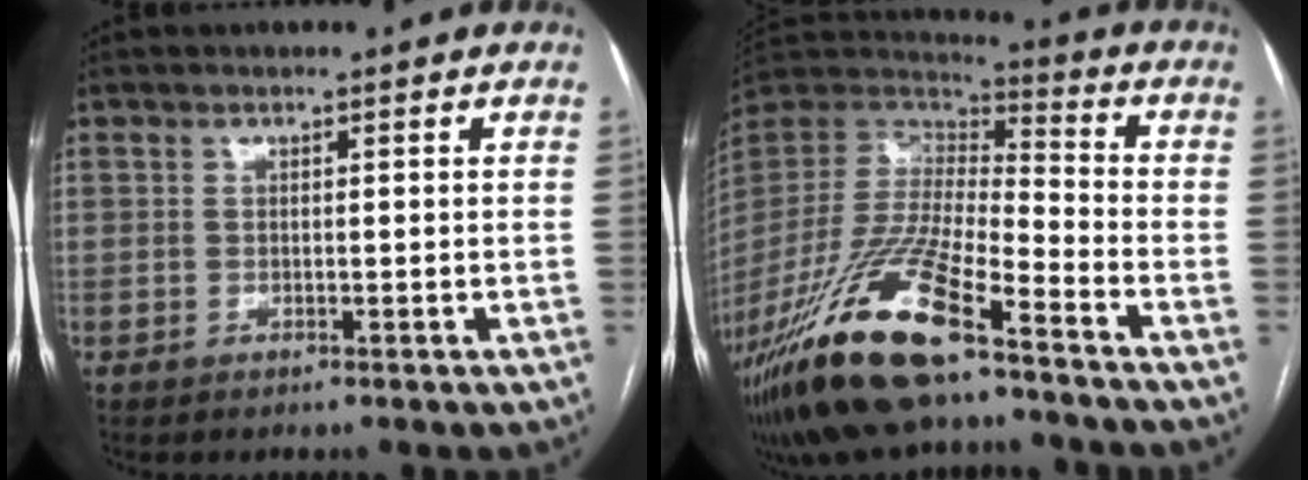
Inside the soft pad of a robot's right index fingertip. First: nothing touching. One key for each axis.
{"total": 23.2, "fx": -15.1, "fy": 4.3, "fz": 17.0, "tx": -0.383, "ty": -0.053, "tz": -0.285}